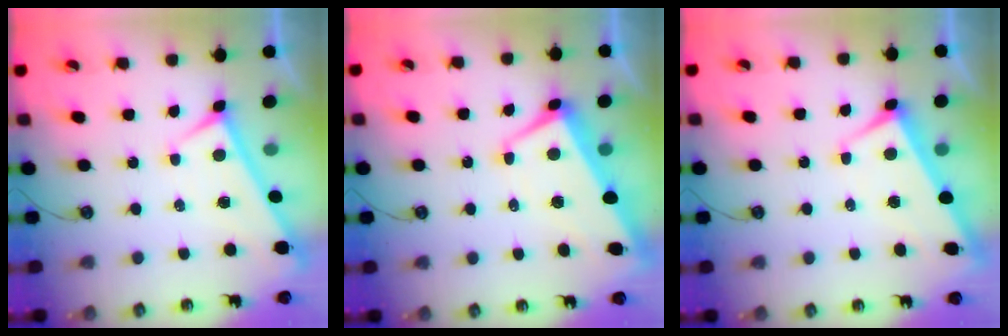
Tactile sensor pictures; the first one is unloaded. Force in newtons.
{"total": 1.8, "press": 1.1, "slide": 1.3}
{"total": 3.0, "press": 2.9, "slide": 0.9}